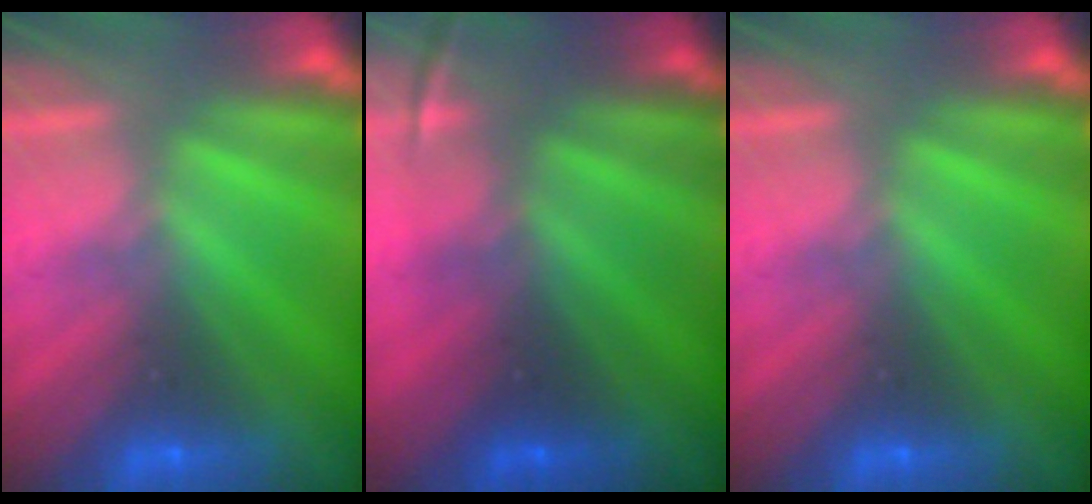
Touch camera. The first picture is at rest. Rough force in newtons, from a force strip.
{"total": 1.7}
{"total": 0.0}